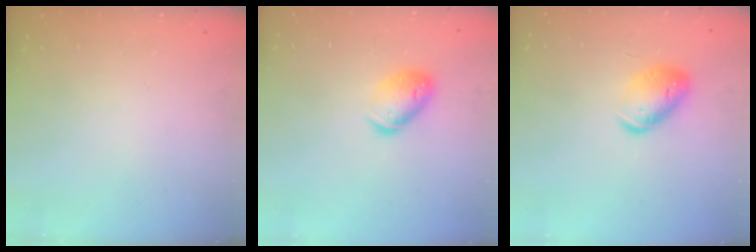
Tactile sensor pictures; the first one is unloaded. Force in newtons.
{"total": 9.3, "press": 9.1, "slide": 1.8}
{"total": 12.4, "press": 12.3, "slide": 1.1}